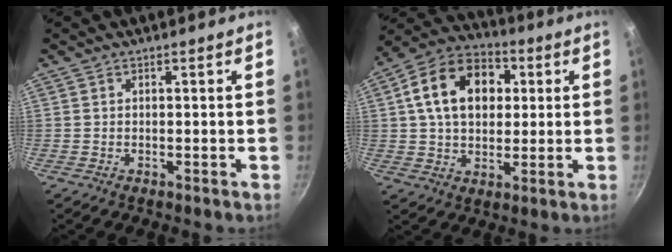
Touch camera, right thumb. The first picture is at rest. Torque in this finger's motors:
{"motor_torque": [-0.69, 1.54, 1.39, 0.13, 0.46]}